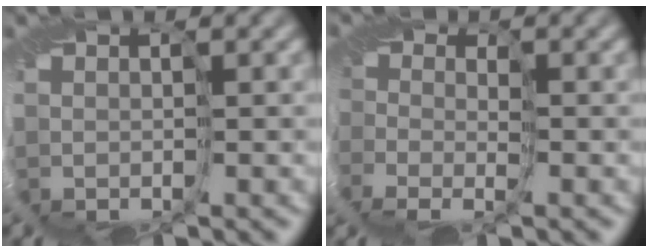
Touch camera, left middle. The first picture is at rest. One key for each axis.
{"total": 1.8, "fx": -1.7, "fy": 0.7, "fz": 0.1, "tx": 0.019, "ty": -0.026, "tz": -0.041}